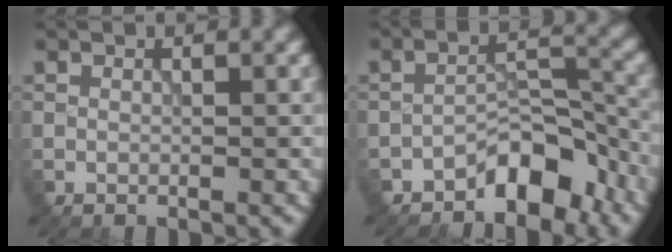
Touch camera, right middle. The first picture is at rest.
{"total": 4.9, "force": [-3.6, 1.9, 2.6], "torque": [-0.025, 0.013, -0.061]}